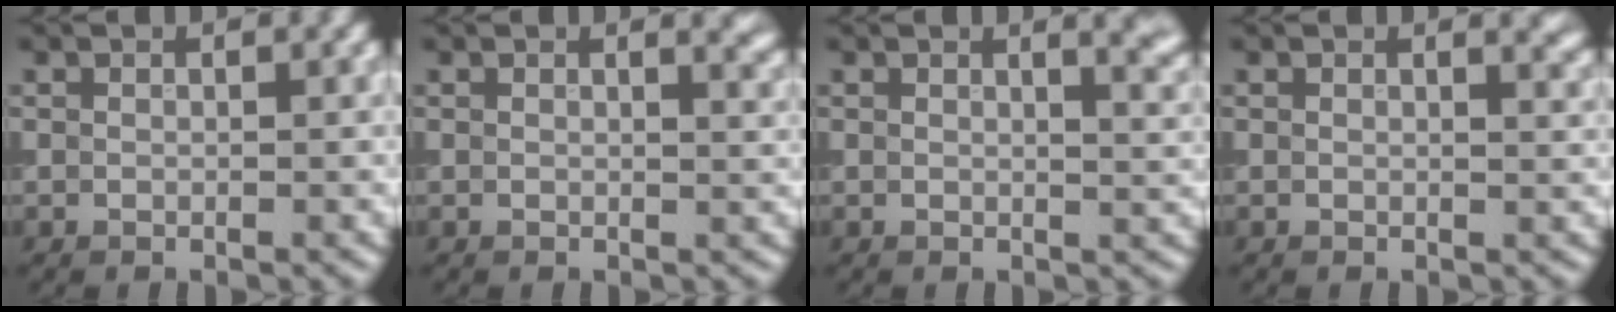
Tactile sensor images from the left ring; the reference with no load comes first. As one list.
[{"total": 2.3, "force": [1.6, 1.0, 1.4], "torque": [0.001, 0.001, 0.015]}, {"total": 4.1, "force": [2.2, 1.8, 3.0], "torque": [-0.005, 0.014, 0.015]}, {"total": 2.0, "force": [1.5, 0.7, 1.1], "torque": [-0.001, 0.001, 0.014]}]